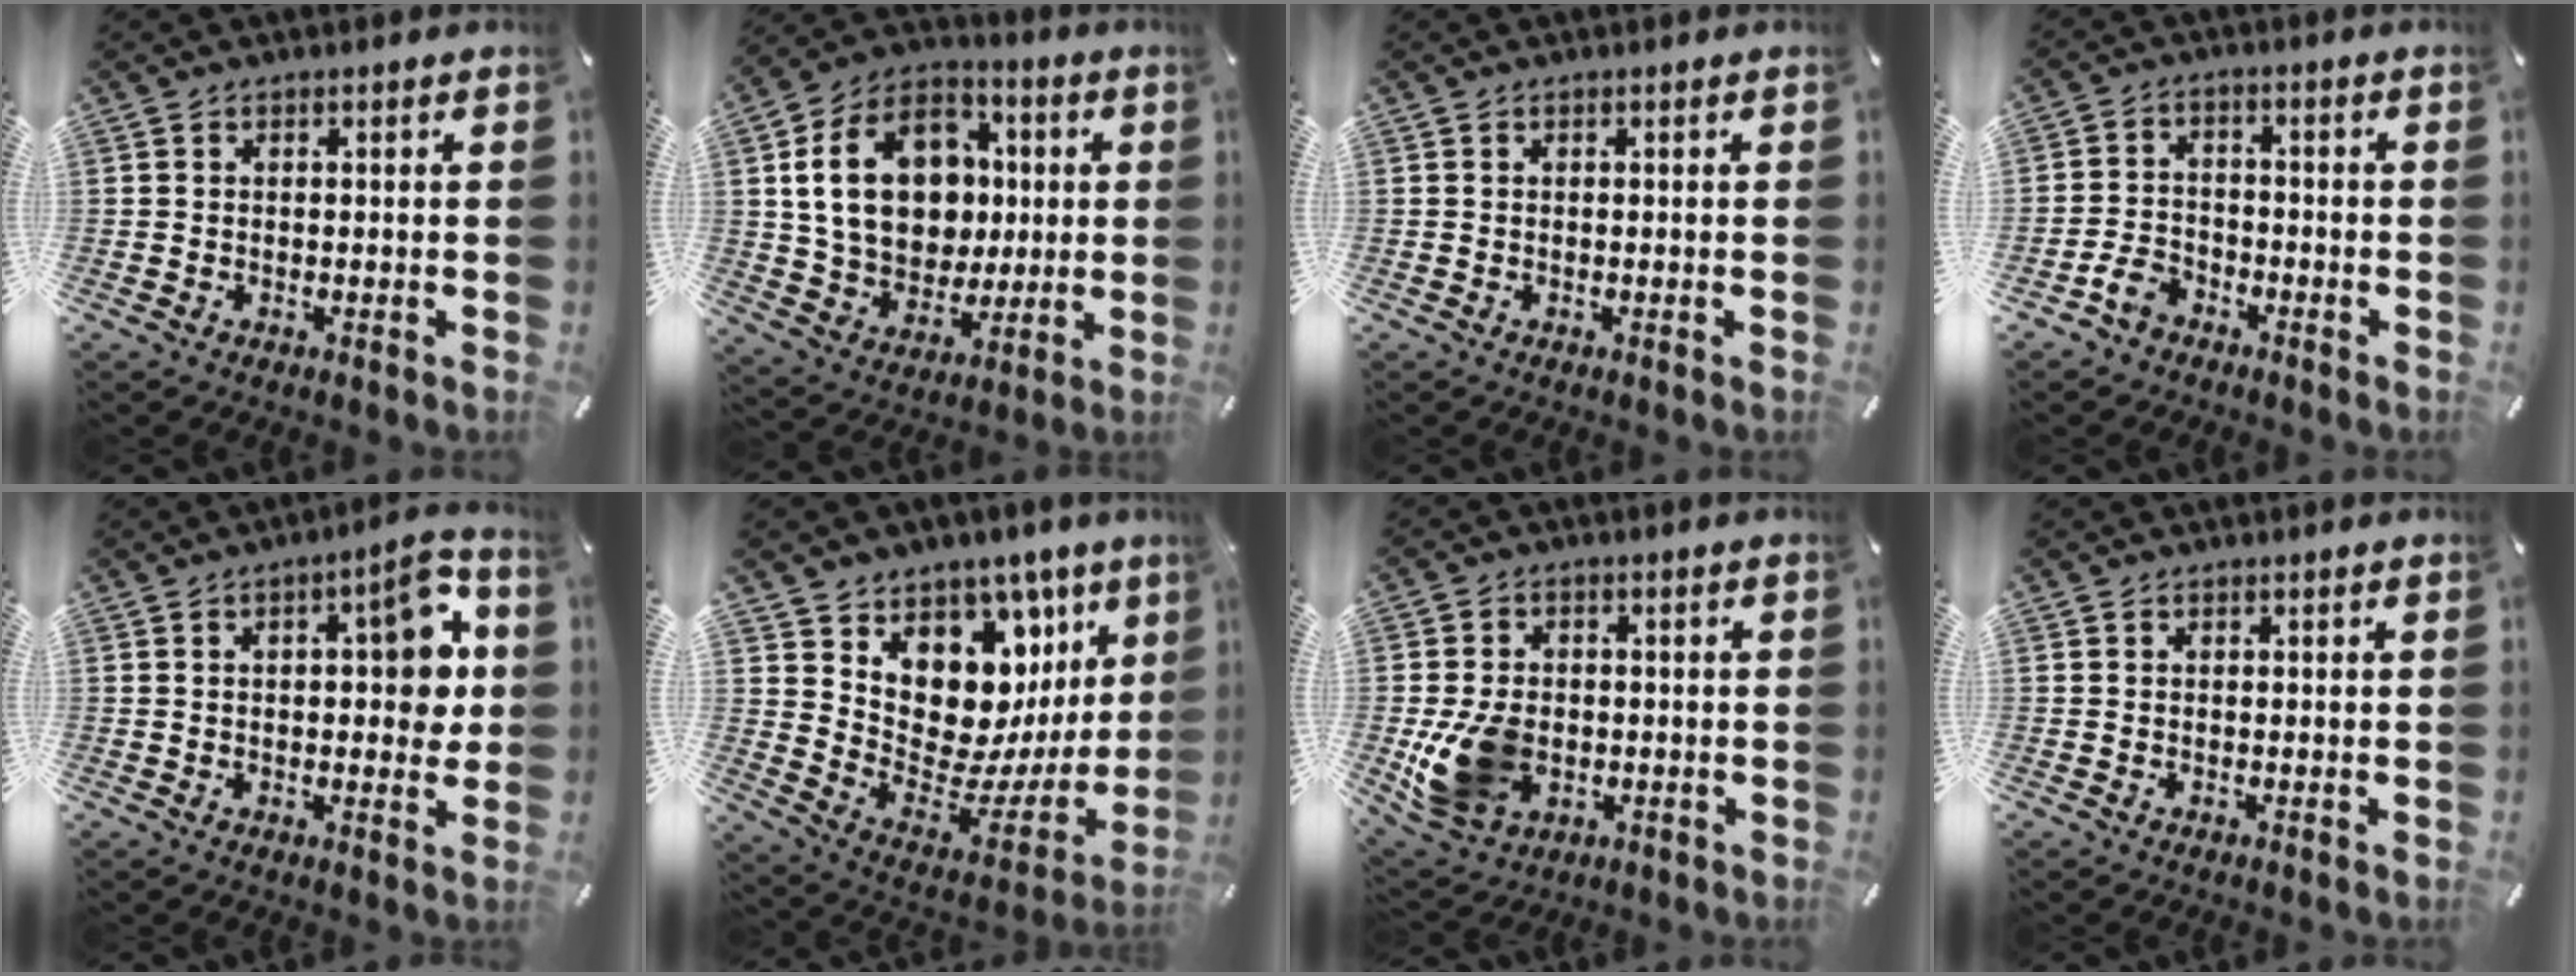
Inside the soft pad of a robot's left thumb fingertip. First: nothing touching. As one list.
[{"total": 19.5, "force": [2.5, 15.6, 11.4], "torque": [-0.205, 0.010, 0.053]}, {"total": 0.0}, {"total": 5.2, "force": [-3.5, 3.4, 1.6], "torque": [-0.029, 0.021, -0.067]}, {"total": 10.5, "force": [2.1, 4.6, 9.2], "torque": [-0.104, -0.011, 0.027]}, {"total": 12.9, "force": [7.4, 9.1, 5.4], "torque": [-0.067, -0.113, 0.135]}, {"total": 11.8, "force": [-2.0, 9.2, 7.1], "torque": [-0.146, 0.009, -0.032]}, {"total": 0.0}]